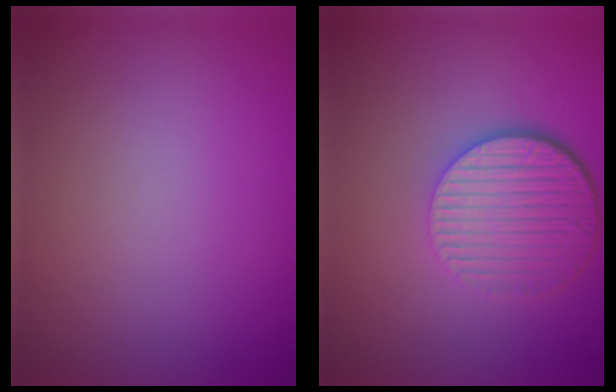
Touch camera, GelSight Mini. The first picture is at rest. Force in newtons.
{"total": 6.0, "press": 4.2, "slide": 4.3}